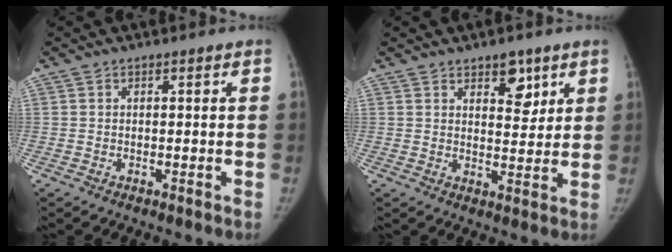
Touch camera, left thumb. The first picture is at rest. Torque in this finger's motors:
{"motor_torque": [0.82, 0.63, 0.68, -0.26, 0.16]}